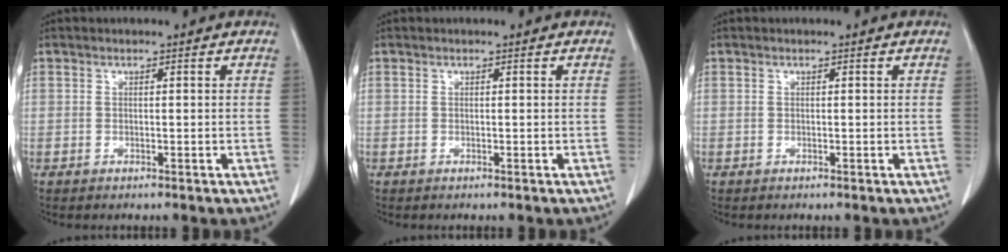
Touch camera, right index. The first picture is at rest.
{"total": 0.0}
{"total": 0.0}